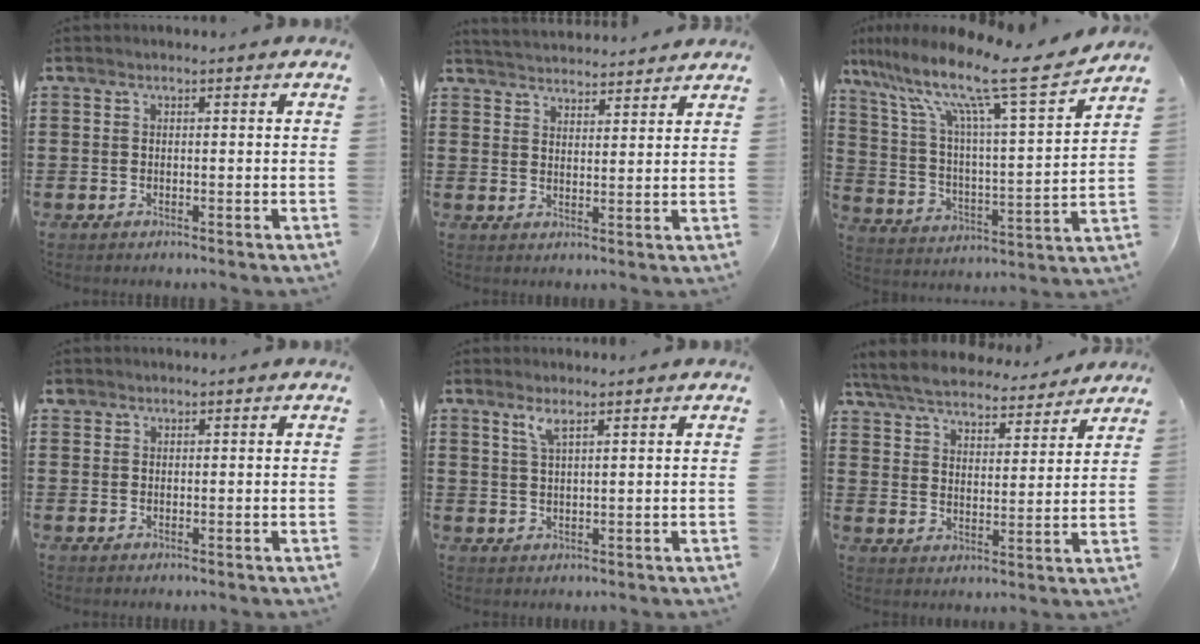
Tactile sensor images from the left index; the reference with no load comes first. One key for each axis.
{"total": 3.5, "fx": 3.5, "fy": -0.1, "fz": -0.2, "tx": -0.009, "ty": -0.017, "tz": 0.064}
{"total": 12.9, "fx": 9.8, "fy": 0.5, "fz": 8.4, "tx": -0.187, "ty": -0.065, "tz": 0.154}
{"total": 0.9, "fx": 0.6, "fy": 0.5, "fz": 0.1, "tx": -0.005, "ty": 0.003, "tz": 0.013}
{"total": 2.8, "fx": 1.9, "fy": 0.4, "fz": 2.0, "tx": -0.045, "ty": 0.001, "tz": 0.034}
{"total": 5.9, "fx": 5.8, "fy": 0.5, "fz": 1.2, "tx": -0.054, "ty": -0.039, "tz": 0.099}